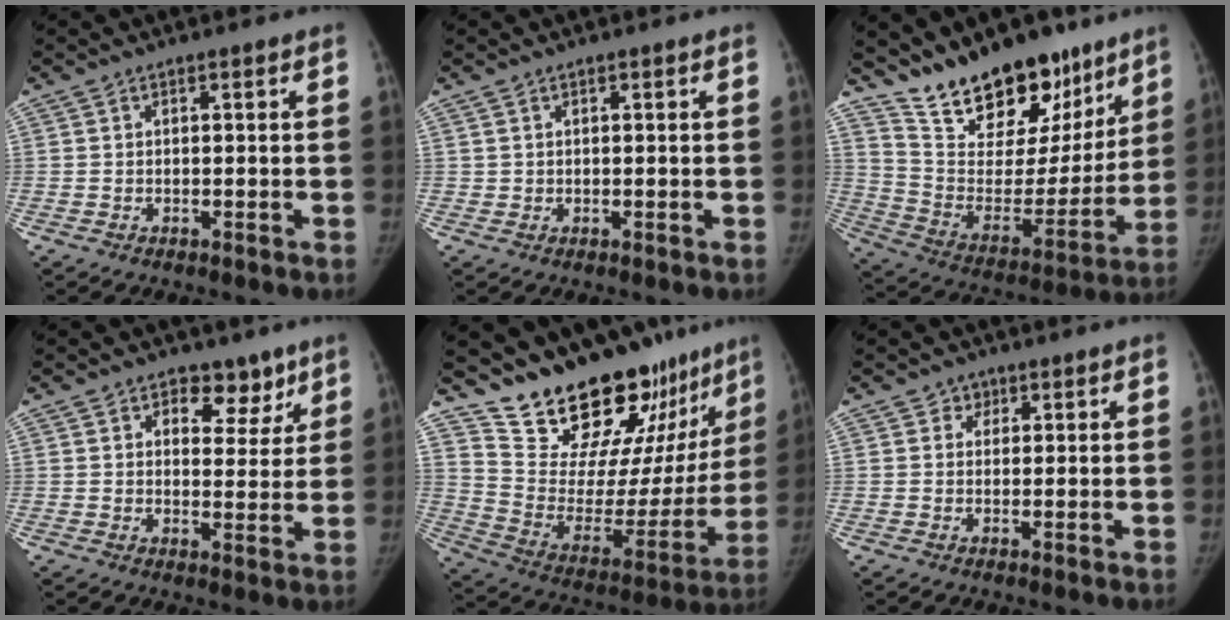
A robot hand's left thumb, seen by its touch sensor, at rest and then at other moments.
{"total": 0.5, "force": [0.3, 0.4, -0.1], "torque": [0.012, -0.001, 0.003]}
{"total": 23.0, "force": [17.2, 10.6, 11.1], "torque": [-0.123, -0.094, 0.286]}
{"total": 6.6, "force": [4.1, 4.4, 2.8], "torque": [0.006, -0.019, 0.055]}
{"total": 27.4, "force": [22.7, 9.4, 12.0], "torque": [-0.142, -0.143, 0.336]}
{"total": 1.9, "force": [0.9, 1.7, 0.2], "torque": [0.019, -0.001, 0.006]}